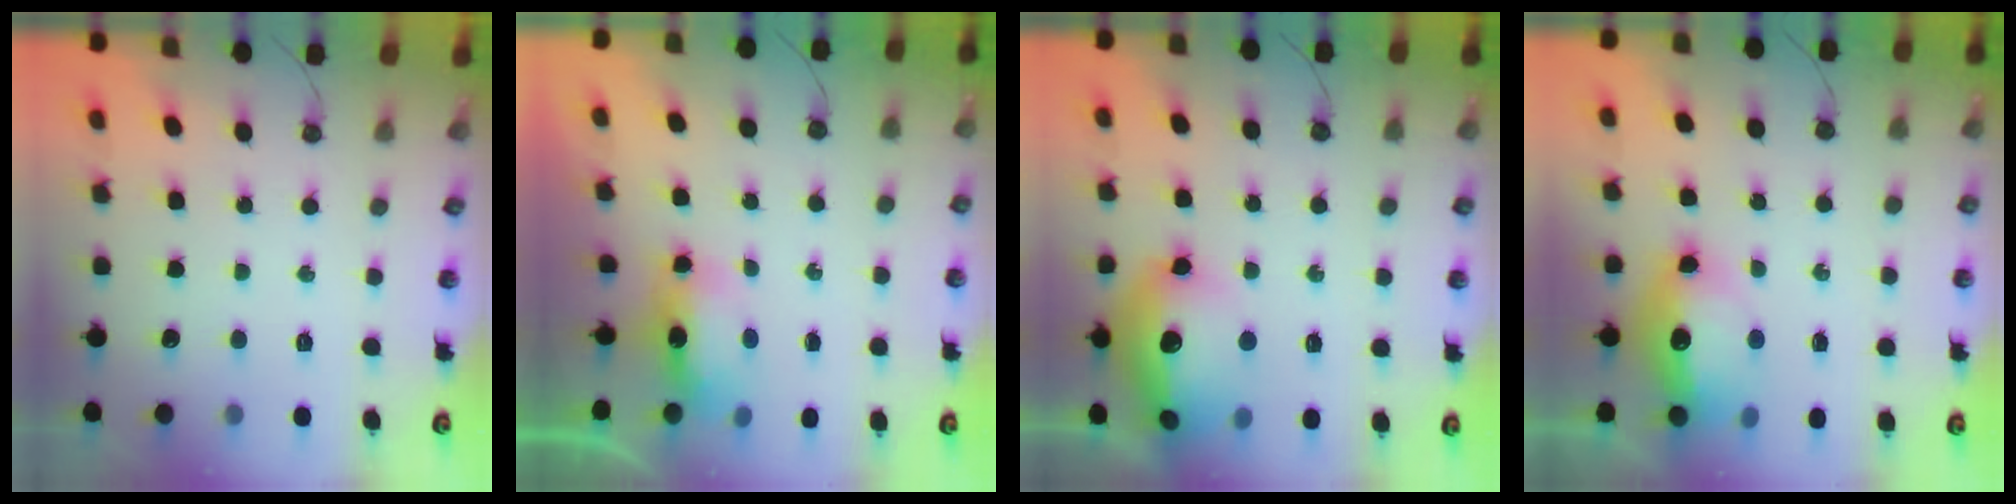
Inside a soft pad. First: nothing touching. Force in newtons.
{"total": 7.0, "press": 7.0, "slide": 0.5}
{"total": 20.6, "press": 20.6, "slide": 1.5}
{"total": 14.4, "press": 14.3, "slide": 1.3}